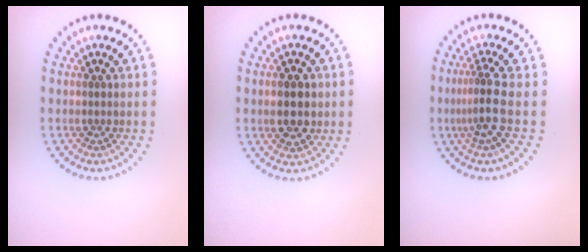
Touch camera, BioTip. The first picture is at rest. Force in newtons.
{"total": 3.2, "press": 3.2, "slide": 0.2}
{"total": 2.9, "press": 1.9, "slide": 2.2}